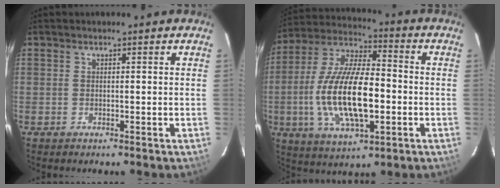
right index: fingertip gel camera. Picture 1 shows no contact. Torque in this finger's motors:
{"motor_torque": [1.82, -0.31, 1.05, 0.21]}